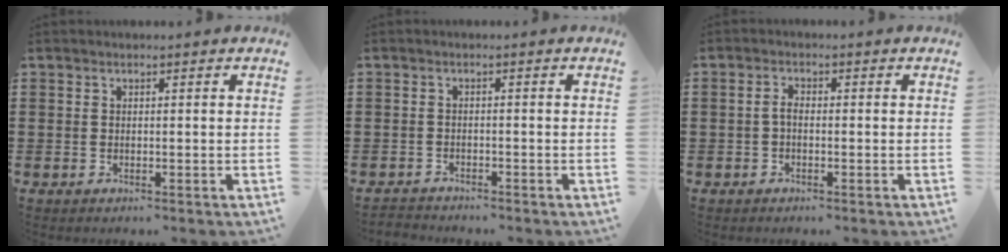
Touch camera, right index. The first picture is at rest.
{"total": 1.4, "force": [-1.4, 0.3, -0.1], "torque": [-0.004, 0.002, -0.031]}
{"total": 1.6, "force": [-0.6, 0.7, 1.4], "torque": [-0.035, -0.001, -0.014]}